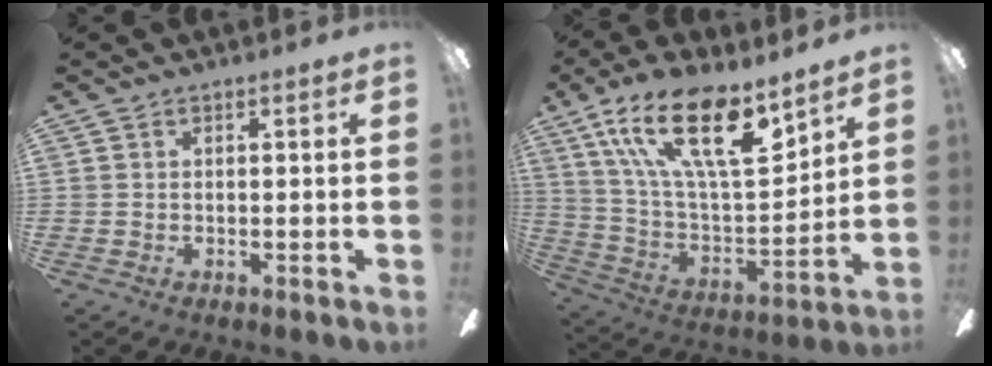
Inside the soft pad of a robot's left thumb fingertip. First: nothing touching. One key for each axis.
{"total": 22.8, "fx": 13.5, "fy": 8.2, "fz": 16.4, "tx": -0.311, "ty": -0.075, "tz": 0.227}